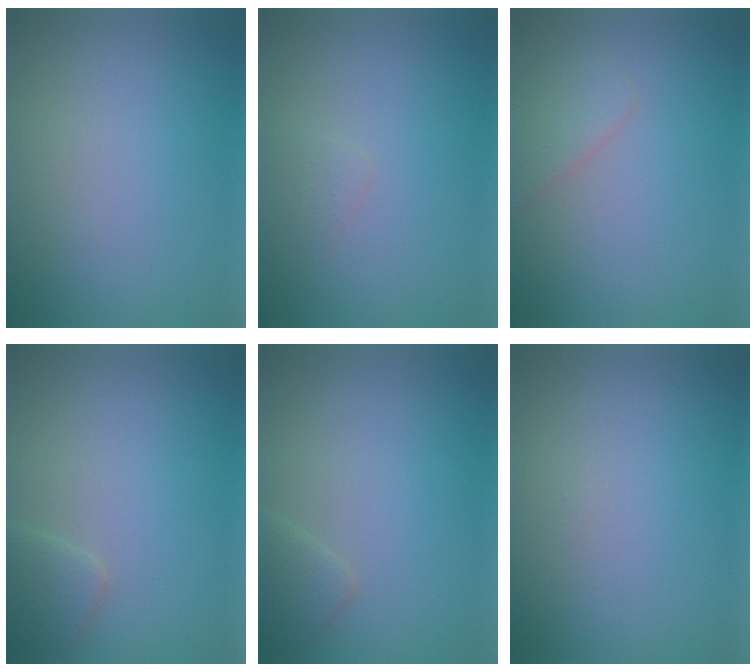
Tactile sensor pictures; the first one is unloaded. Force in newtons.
{"total": 0.7, "press": 0.7, "slide": 0.0}
{"total": 1.6, "press": 1.6, "slide": 0.0}
{"total": 2.0, "press": 2.0, "slide": 0.0}
{"total": 1.6, "press": 1.6, "slide": 0.0}
{"total": 0.0}